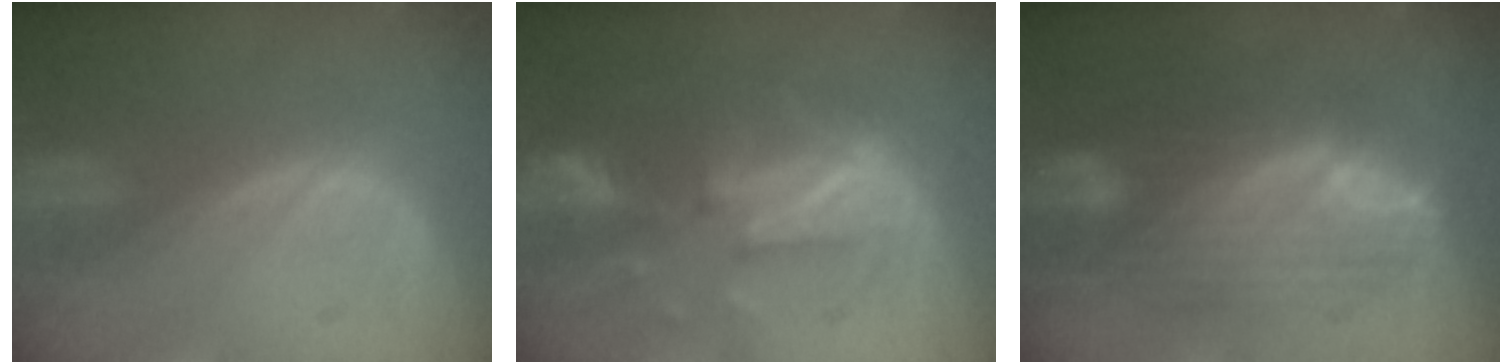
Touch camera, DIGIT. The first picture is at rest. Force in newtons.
{"total": 10.0, "press": 8.7, "slide": 4.8}
{"total": 8.6, "press": 8.6, "slide": 0.3}